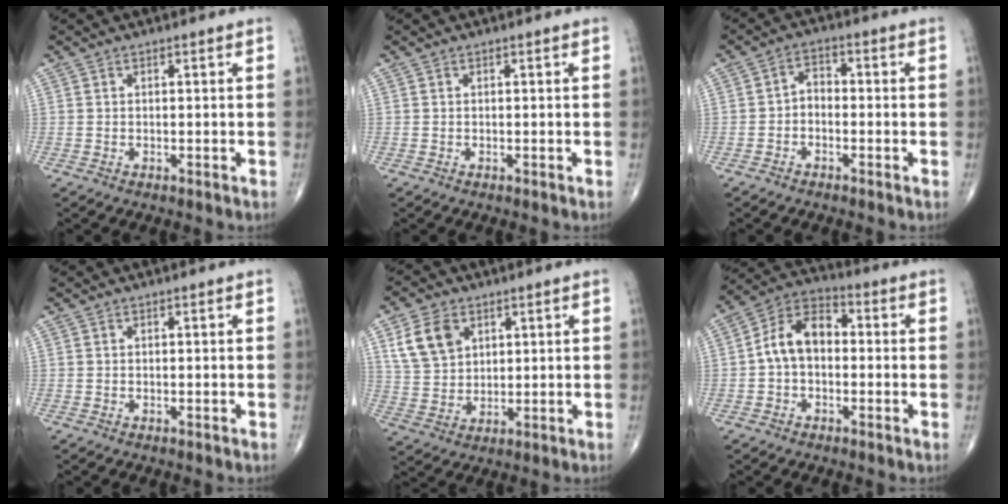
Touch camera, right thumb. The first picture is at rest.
{"total": 0.0}
{"total": 3.3, "force": [-1.0, 2.3, 2.1], "torque": [-0.025, 0.021, -0.029]}
{"total": 0.0}
{"total": 9.0, "force": [3.9, 6.4, 5.0], "torque": [-0.079, -0.011, 0.083]}
{"total": 9.7, "force": [-0.3, 6.5, 7.2], "torque": [-0.114, 0.034, -0.021]}